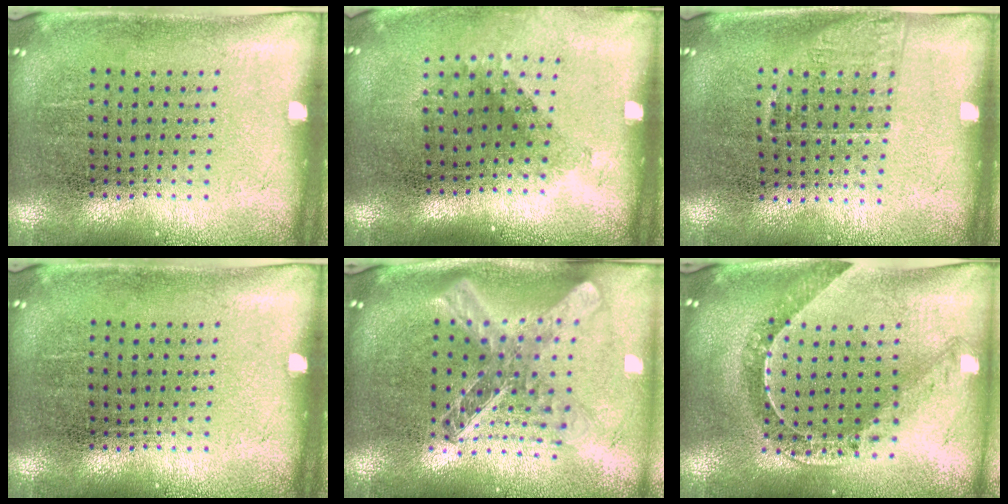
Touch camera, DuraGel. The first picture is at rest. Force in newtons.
{"total": 1.3, "press": 0.9, "slide": 0.9}
{"total": 1.2, "press": 0.9, "slide": 0.7}
{"total": 0.0}
{"total": 2.6, "press": 1.9, "slide": 1.7}
{"total": 0.7, "press": 0.7, "slide": 0.1}